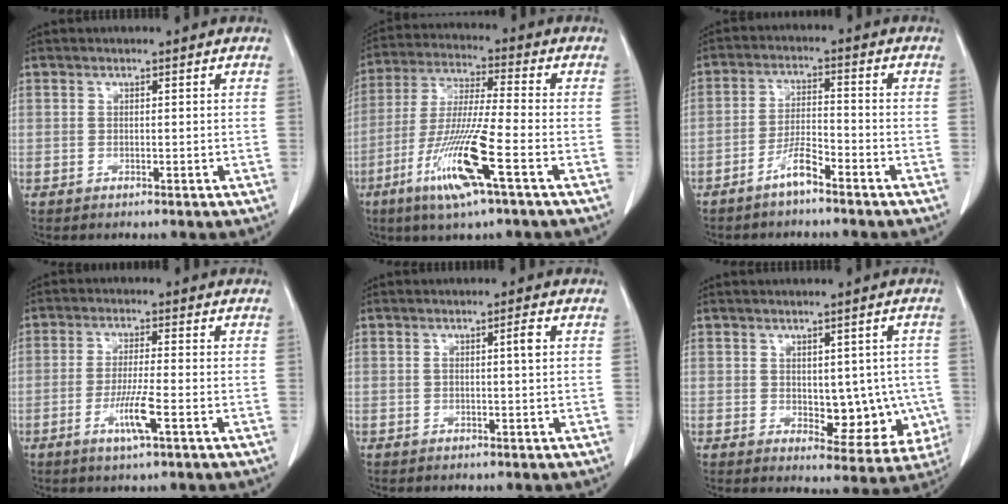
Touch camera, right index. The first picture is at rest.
{"total": 13.6, "force": [-5.9, 0.1, 12.2], "torque": [-0.251, -0.024, -0.111]}
{"total": 4.5, "force": [-3.4, 0.6, 3.0], "torque": [-0.059, 0.004, -0.065]}
{"total": 3.1, "force": [-1.2, 0.0, 2.8], "torque": [-0.055, -0.004, -0.021]}
{"total": 1.5, "force": [0.3, -0.2, 1.5], "torque": [-0.026, 0.002, 0.006]}
{"total": 8.5, "force": [-0.6, 4.7, 7.1], "torque": [-0.065, 0.004, 0.009]}